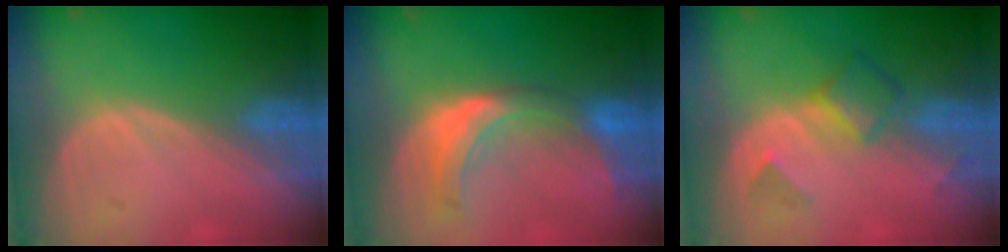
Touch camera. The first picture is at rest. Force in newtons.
{"total": 7.4, "press": 6.8, "slide": 2.8}
{"total": 4.8, "press": 4.3, "slide": 2.1}